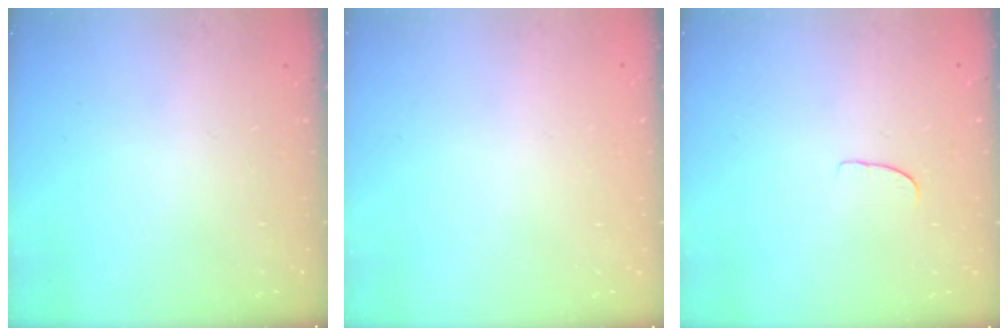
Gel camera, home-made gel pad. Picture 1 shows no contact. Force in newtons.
{"total": 0.0}
{"total": 5.4, "press": 5.4, "slide": 0.3}